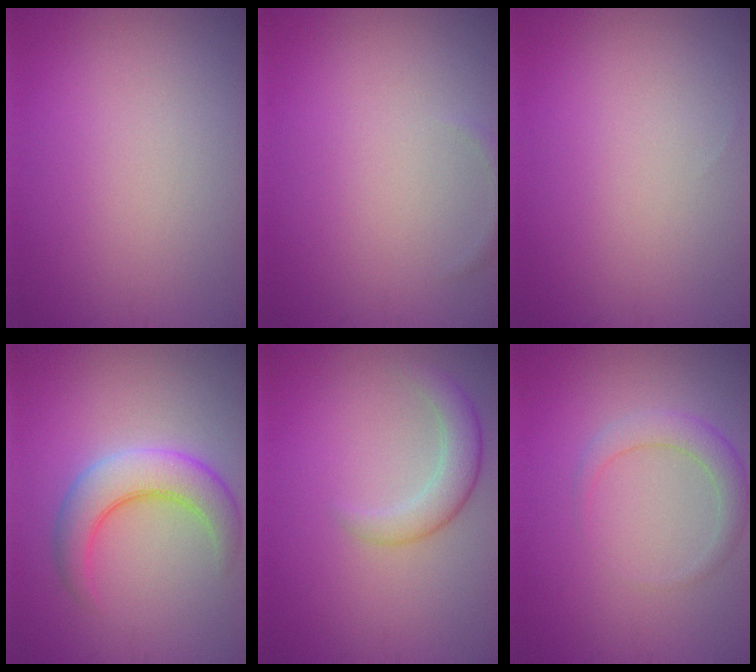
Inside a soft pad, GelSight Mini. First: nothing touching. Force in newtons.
{"total": 0.5, "press": 0.5, "slide": 0.1}
{"total": 0.0}
{"total": 5.0, "press": 5.0, "slide": 0.1}
{"total": 2.9, "press": 2.9, "slide": 0.2}
{"total": 2.3, "press": 2.3, "slide": 0.1}